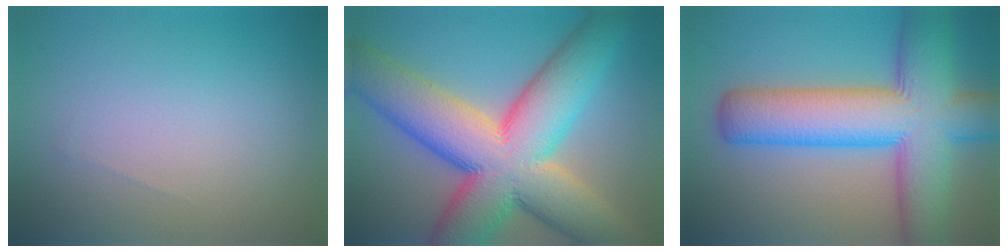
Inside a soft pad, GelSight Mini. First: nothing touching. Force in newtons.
{"total": 16.2, "press": 16.2, "slide": 0.8}
{"total": 12.9, "press": 12.9, "slide": 0.4}